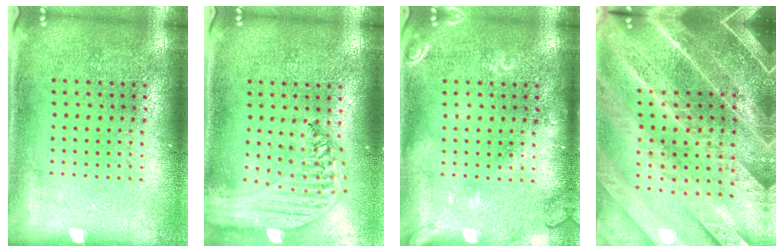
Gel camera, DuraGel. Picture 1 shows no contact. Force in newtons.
{"total": 2.2, "press": 2.0, "slide": 1.0}
{"total": 2.5, "press": 2.4, "slide": 0.5}
{"total": 5.6, "press": 4.7, "slide": 3.0}